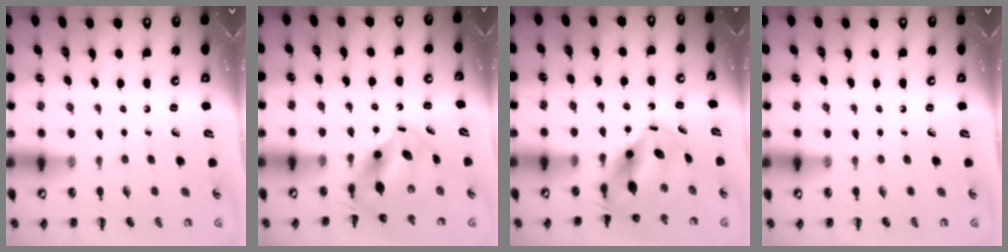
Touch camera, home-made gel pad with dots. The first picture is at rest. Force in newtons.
{"total": 5.4, "press": 5.3, "slide": 1.1}
{"total": 6.8, "press": 6.6, "slide": 1.5}
{"total": 0.0}